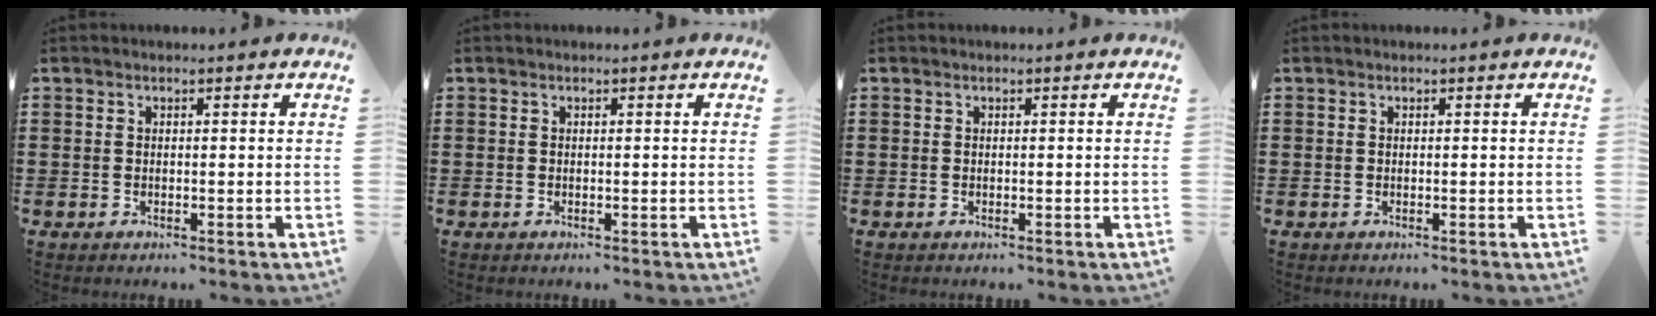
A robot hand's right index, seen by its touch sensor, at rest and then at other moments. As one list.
[{"total": 0.0}, {"total": 0.0}, {"total": 0.0}]